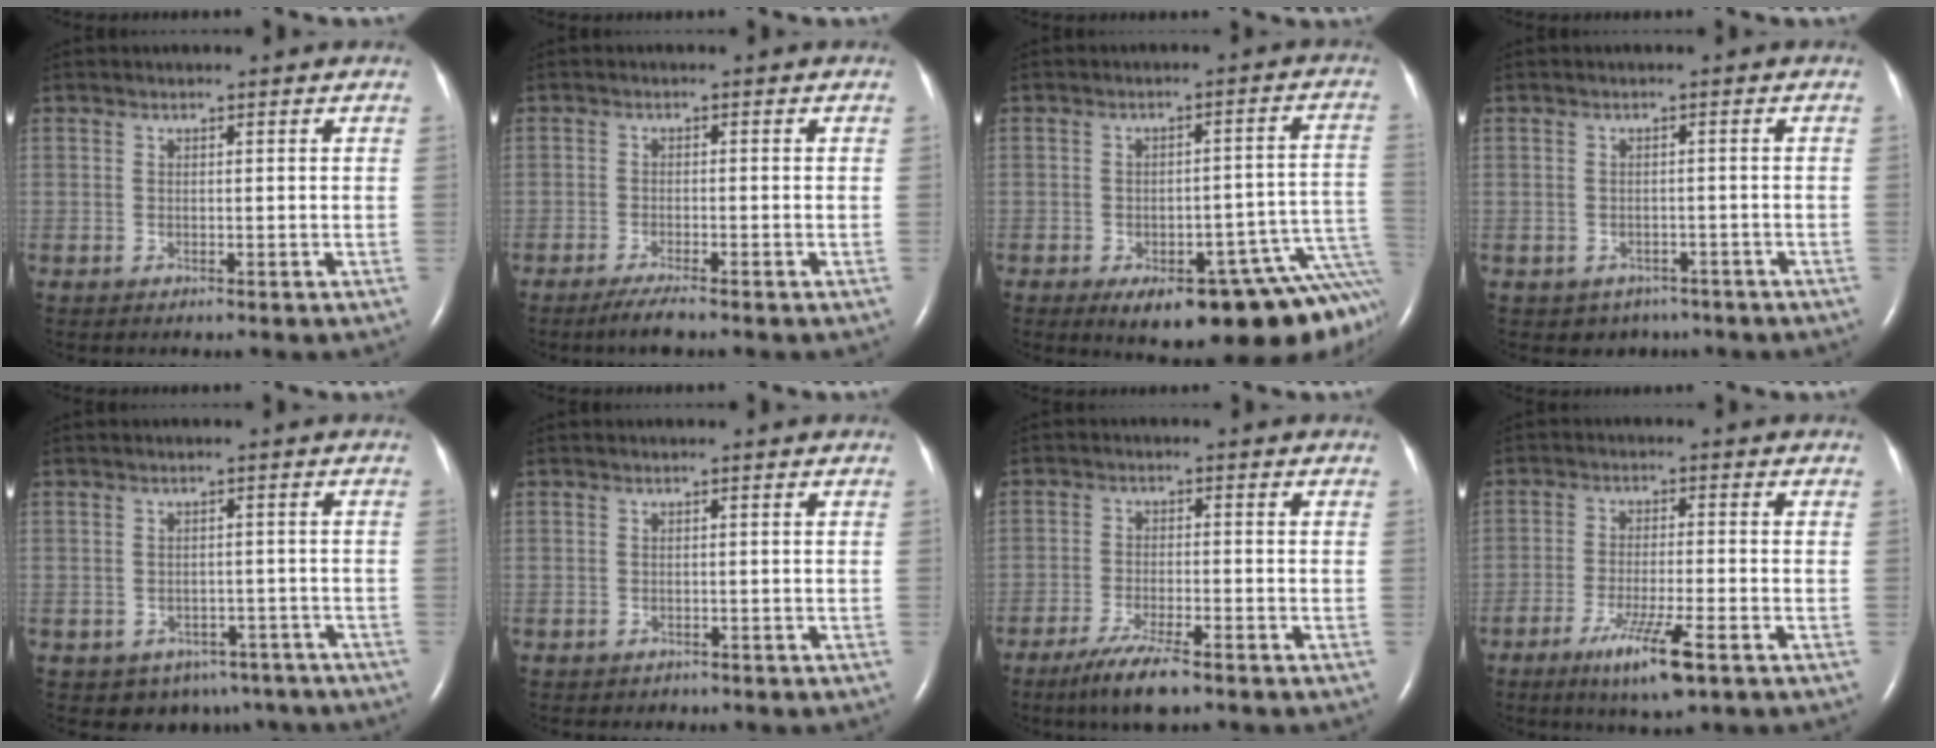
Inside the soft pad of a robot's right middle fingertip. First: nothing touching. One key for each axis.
{"total": 3.1, "fx": -2.5, "fy": 0.1, "fz": 1.9, "tx": -0.044, "ty": -0.009, "tz": -0.047}
{"total": 17.4, "fx": -11.1, "fy": 5.3, "fz": 12.2, "tx": -0.065, "ty": 0.033, "tz": -0.130}
{"total": 3.9, "fx": -2.7, "fy": 2.8, "fz": 0.4, "tx": -0.010, "ty": 0.011, "tz": -0.029}
{"total": 7.8, "fx": -5.4, "fy": 5.3, "fz": 1.8, "tx": -0.022, "ty": 0.011, "tz": -0.056}
{"total": 1.5, "fx": -1.2, "fy": 0.9, "fz": 0.3, "tx": -0.017, "ty": 0.001, "tz": -0.009}
{"total": 7.0, "fx": -5.0, "fy": 0.9, "fz": 4.8, "tx": -0.097, "ty": -0.017, "tz": -0.087}
{"total": 8.2, "fx": -4.6, "fy": 0.4, "fz": 6.8, "tx": -0.129, "ty": -0.019, "tz": -0.078}